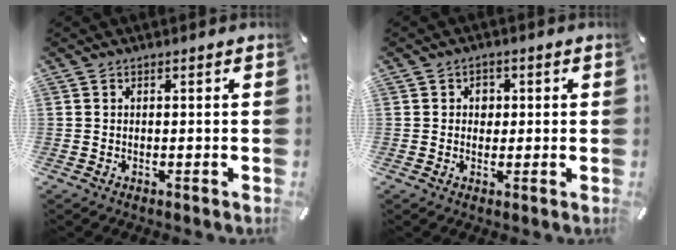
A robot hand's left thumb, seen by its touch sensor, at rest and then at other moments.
{"total": 2.8, "force": [0.0, 2.5, 1.3], "torque": [-0.005, -0.003, -0.008]}